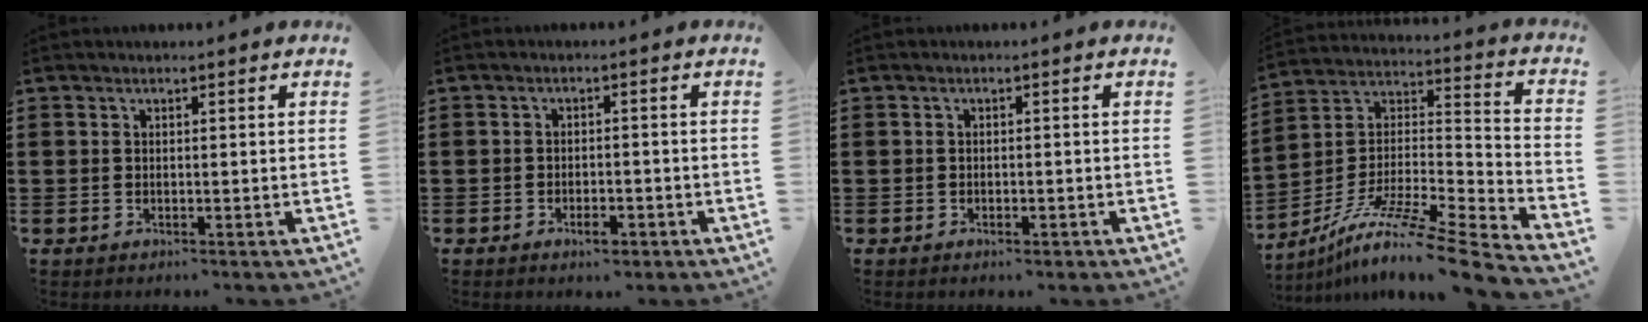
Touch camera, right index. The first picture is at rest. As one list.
[{"total": 2.7, "force": [-1.7, 1.2, 1.7], "torque": [-0.032, 0.003, -0.031]}, {"total": 0.9, "force": [-0.7, 0.4, 0.4], "torque": [-0.011, -0.002, -0.014]}, {"total": 10.8, "force": [-8.8, 0.0, 6.4], "torque": [-0.108, -0.002, -0.169]}]